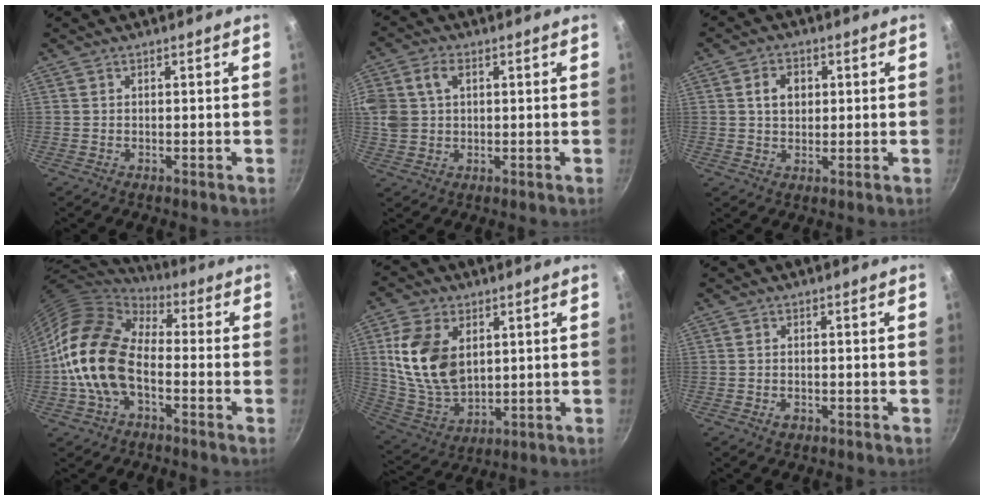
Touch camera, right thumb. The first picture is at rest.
{"total": 11.4, "force": [3.1, 8.7, 6.7], "torque": [-0.152, 0.020, 0.060]}
{"total": 5.1, "force": [1.2, 3.9, 3.1], "torque": [-0.034, 0.004, 0.018]}
{"total": 16.8, "force": [-3.1, 10.5, 12.7], "torque": [-0.205, 0.034, -0.070]}
{"total": 15.6, "force": [3.8, 10.1, 11.2], "torque": [-0.197, -0.023, 0.086]}
{"total": 1.5, "force": [-0.7, 0.9, 0.9], "torque": [-0.018, 0.003, -0.013]}